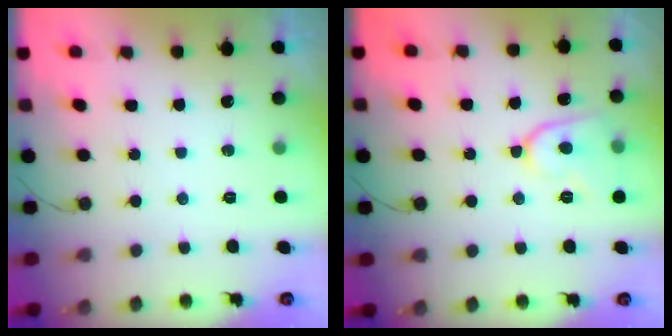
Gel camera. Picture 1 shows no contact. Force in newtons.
{"total": 10.1, "press": 10.1, "slide": 1.0}